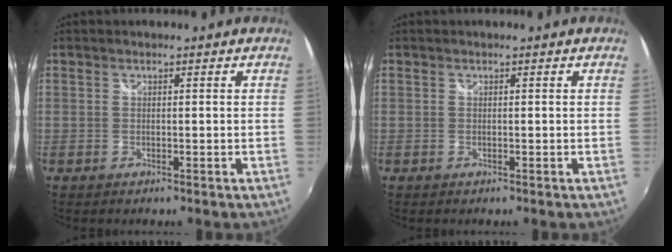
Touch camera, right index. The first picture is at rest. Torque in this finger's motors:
{"motor_torque": [0.00, 0.00, 0.00, 0.00]}